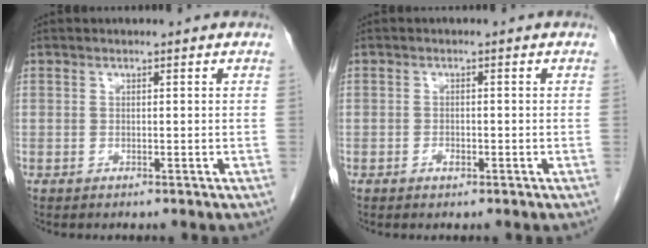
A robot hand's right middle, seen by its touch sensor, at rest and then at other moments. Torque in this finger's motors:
{"motor_torque": [0.21, -0.07, 0.03, 0.01]}